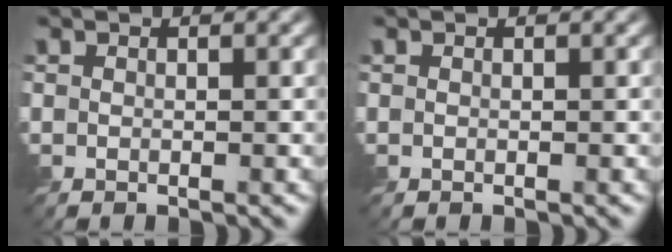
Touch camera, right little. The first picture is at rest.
{"total": 0.0}